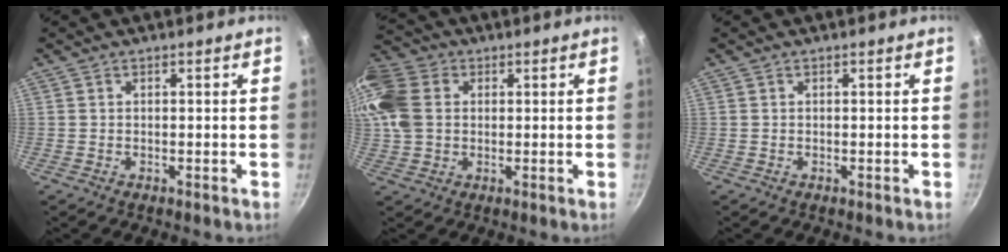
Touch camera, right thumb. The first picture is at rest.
{"total": 15.6, "force": [3.1, 12.1, 9.5], "torque": [-0.213, 0.021, 0.046]}
{"total": 0.0}